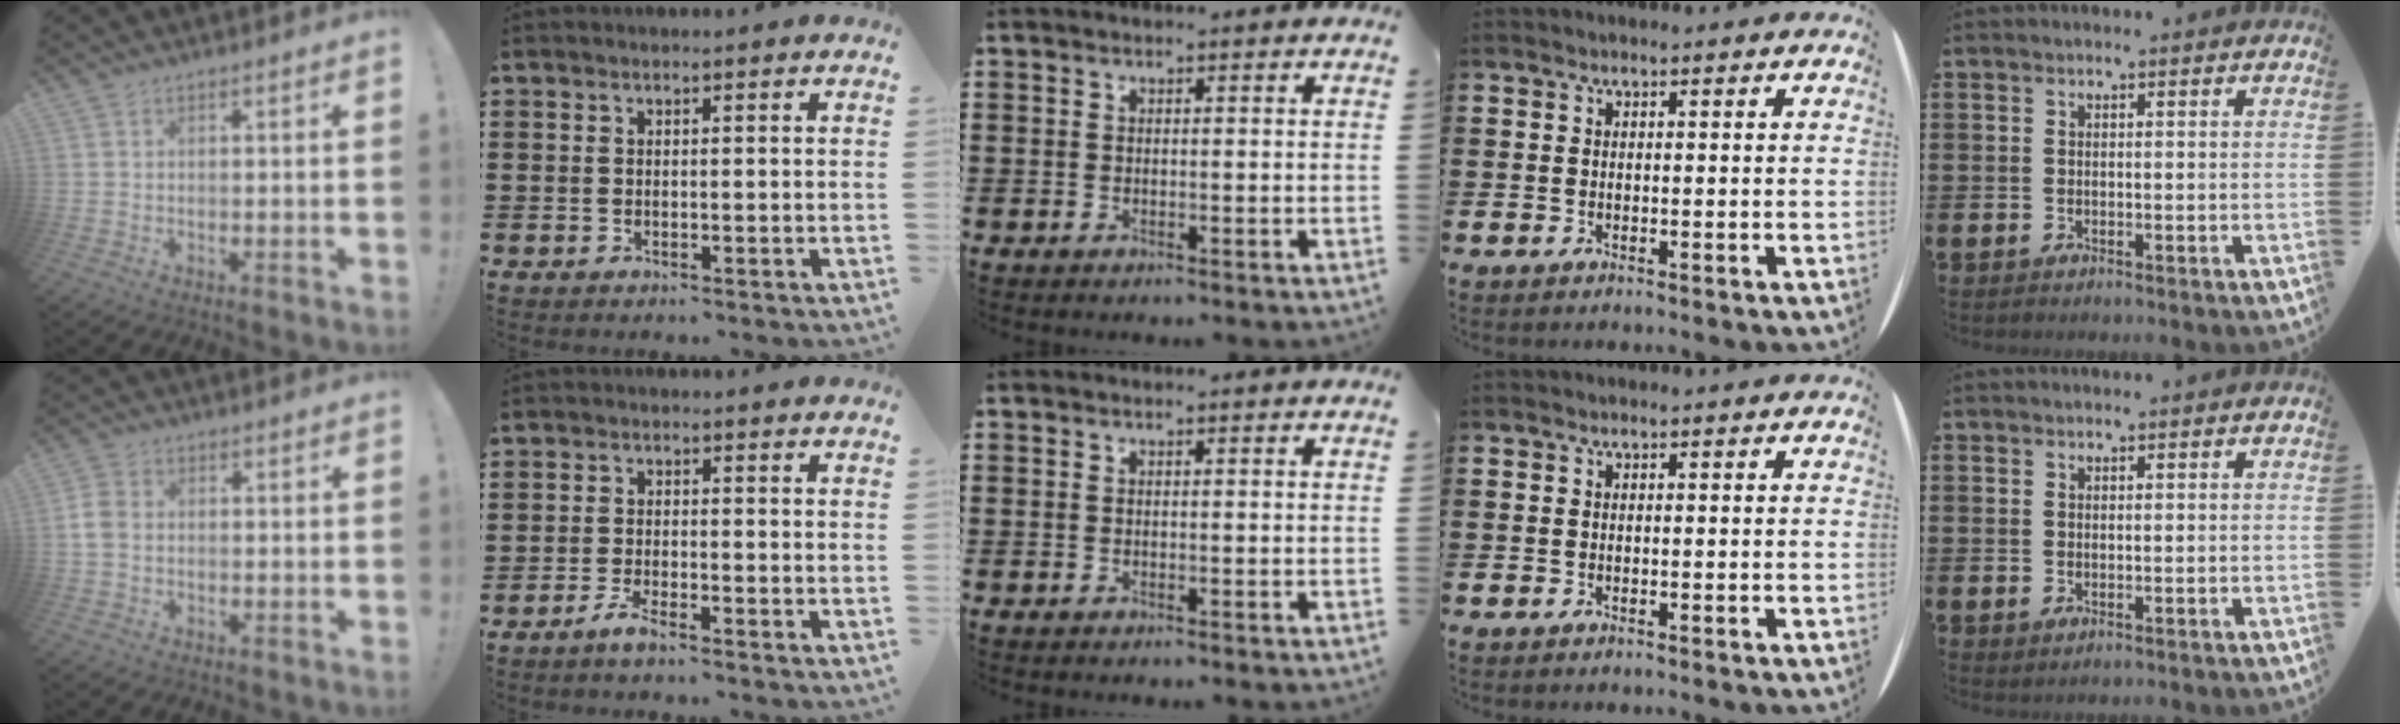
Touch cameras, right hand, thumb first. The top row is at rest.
{"thumb": {"total": 4.4, "force": [-0.3, 3.3, 2.9], "torque": [-0.076, 0.008, -0.006]}, "index": {"total": 2.2, "force": [-1.8, 0.0, 1.2], "torque": [-0.027, -0.001, -0.036]}}